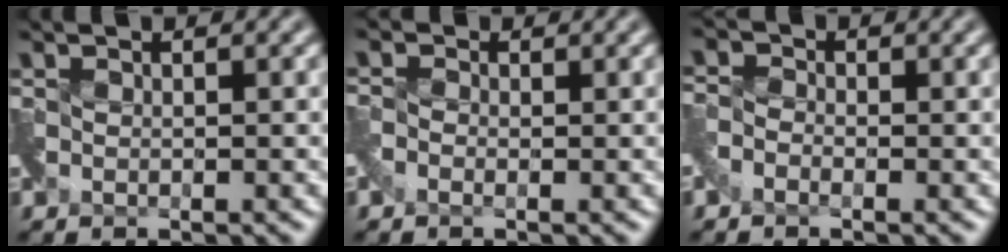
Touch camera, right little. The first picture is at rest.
{"total": 0.6, "force": [-0.5, 0.1, -0.3], "torque": [0.000, 0.002, -0.018]}
{"total": 1.1, "force": [-1.0, 0.5, 0.0], "torque": [-0.007, 0.004, -0.031]}